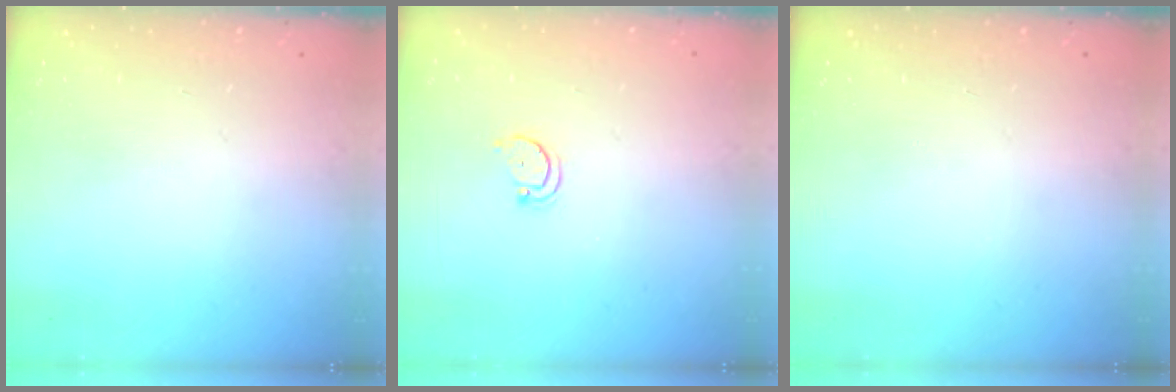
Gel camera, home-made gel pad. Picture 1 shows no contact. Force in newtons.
{"total": 2.5, "press": 2.4, "slide": 0.5}
{"total": 0.0}